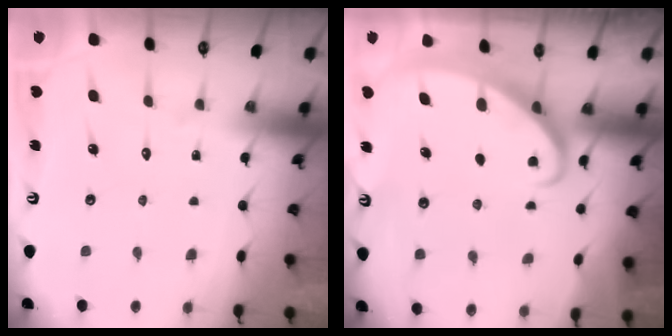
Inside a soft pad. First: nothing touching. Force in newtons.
{"total": 2.3, "press": 2.3, "slide": 0.2}